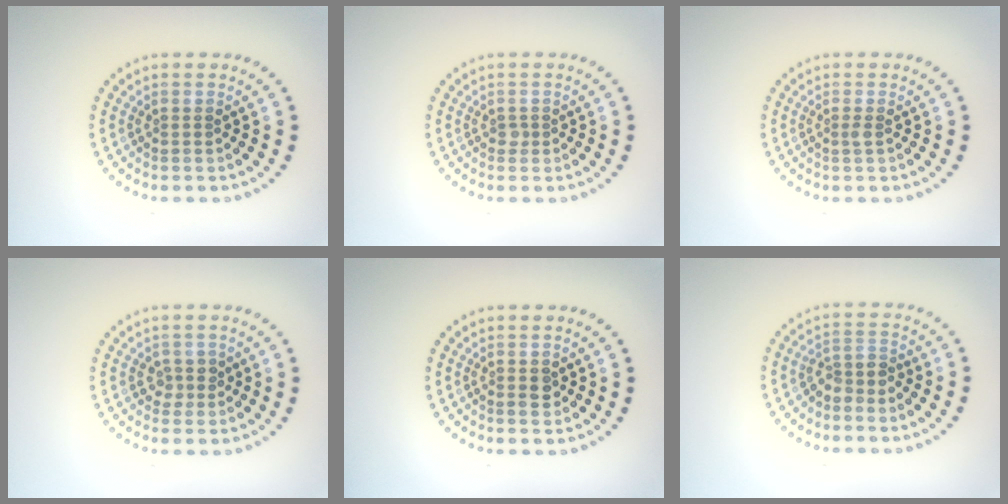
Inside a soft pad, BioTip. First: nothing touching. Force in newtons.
{"total": 0.7, "press": 0.5, "slide": 0.5}
{"total": 0.5, "press": 0.5, "slide": 0.3}
{"total": 1.4, "press": 1.3, "slide": 0.7}
{"total": 1.2, "press": 1.2, "slide": 0.2}
{"total": 2.2, "press": 1.6, "slide": 1.5}